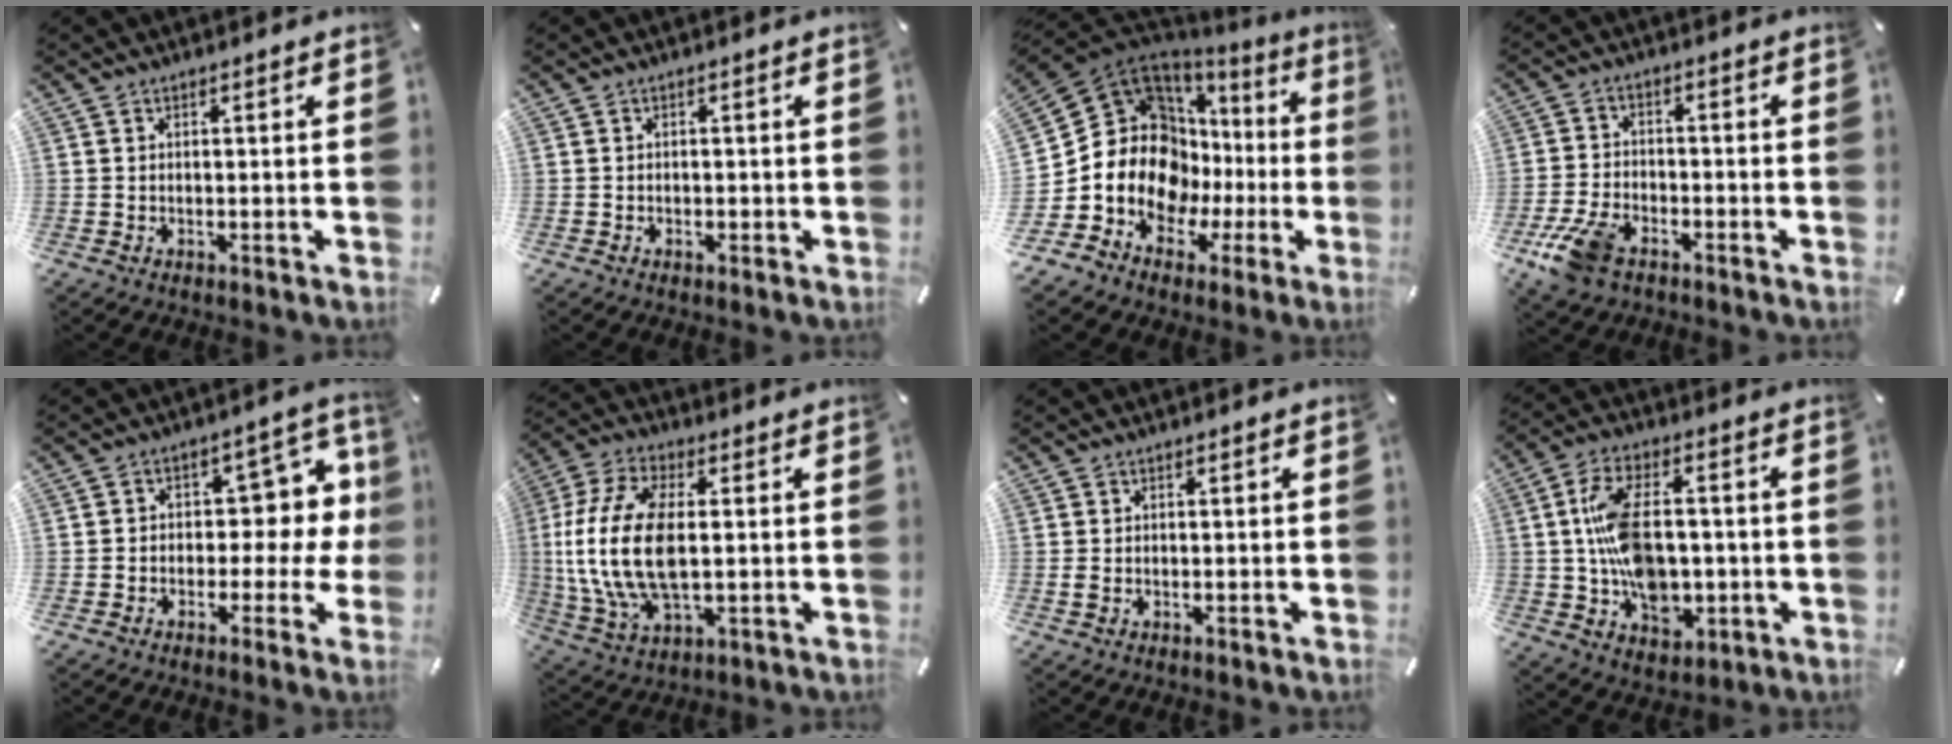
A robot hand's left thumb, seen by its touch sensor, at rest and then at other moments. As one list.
[{"total": 0.6, "force": [-0.3, 0.4, 0.3], "torque": [-0.005, 0.001, -0.007]}, {"total": 15.9, "force": [1.0, 13.6, 8.1], "torque": [-0.176, -0.044, 0.024]}, {"total": 8.6, "force": [-5.2, 4.7, 5.0], "torque": [-0.117, 0.014, -0.099]}, {"total": 8.8, "force": [0.2, 5.9, 6.6], "torque": [-0.081, 0.001, 0.000]}, {"total": 17.3, "force": [1.2, 9.1, 14.7], "torque": [-0.336, -0.013, 0.018]}, {"total": 0.9, "force": [-0.2, 0.6, 0.7], "torque": [-0.016, -0.001, -0.003]}, {"total": 14.5, "force": [-0.4, 9.6, 10.9], "torque": [-0.197, 0.010, -0.001]}]